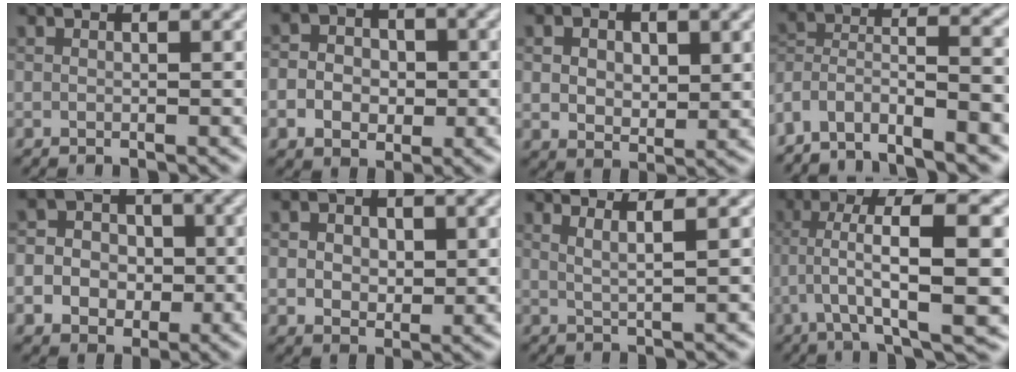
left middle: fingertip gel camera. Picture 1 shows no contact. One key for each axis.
{"total": 4.9, "fx": -0.6, "fy": 4.1, "fz": 2.6, "tx": -0.033, "ty": -0.003, "tz": -0.028}
{"total": 4.2, "fx": 1.1, "fy": 3.0, "fz": 2.7, "tx": -0.057, "ty": -0.013, "tz": 0.011}
{"total": 7.8, "fx": -5.7, "fy": 2.3, "fz": 4.7, "tx": -0.083, "ty": -0.003, "tz": -0.115}
{"total": 7.3, "fx": -1.2, "fy": 6.8, "fz": 2.5, "tx": -0.037, "ty": 0.002, "tz": -0.051}
{"total": 3.7, "fx": 0.7, "fy": 2.8, "fz": 2.4, "tx": -0.047, "ty": -0.009, "tz": 0.002}
{"total": 2.6, "fx": 1.5, "fy": 0.8, "fz": 1.9, "tx": -0.027, "ty": -0.003, "tz": 0.008}
{"total": 9.7, "fx": -1.2, "fy": 2.2, "fz": 9.4, "tx": -0.157, "ty": 0.012, "tz": -0.028}